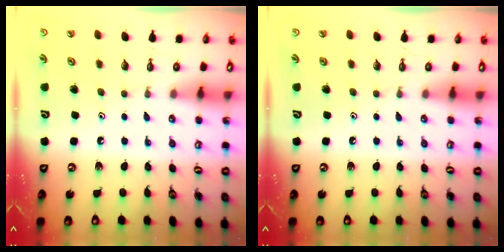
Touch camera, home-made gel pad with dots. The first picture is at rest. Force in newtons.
{"total": 0.0}